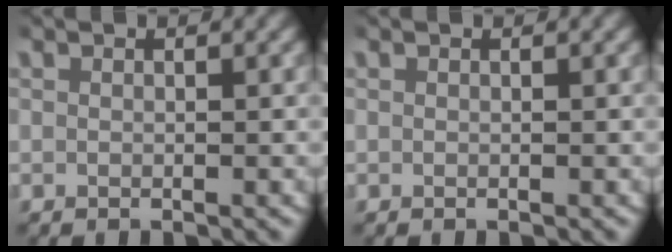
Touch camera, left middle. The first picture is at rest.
{"total": 0.0}